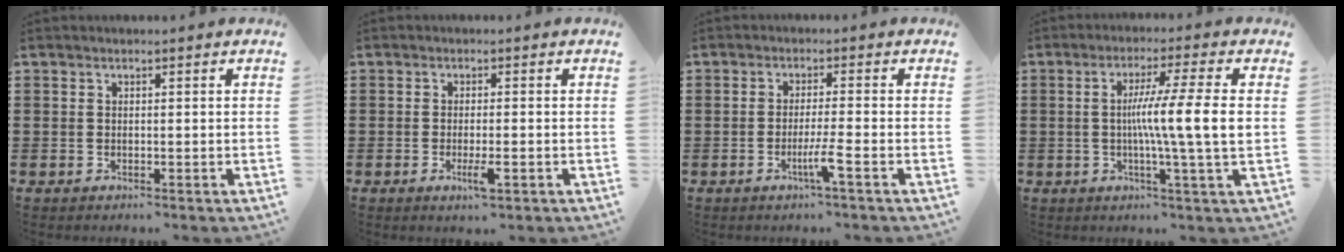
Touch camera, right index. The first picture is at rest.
{"total": 3.3, "force": [-1.3, 0.4, 3.0], "torque": [-0.063, -0.010, -0.025]}
{"total": 4.0, "force": [-1.7, -0.4, 3.6], "torque": [-0.066, -0.015, -0.033]}
{"total": 9.4, "force": [0.0, -0.6, 9.4], "torque": [-0.168, -0.008, -0.008]}